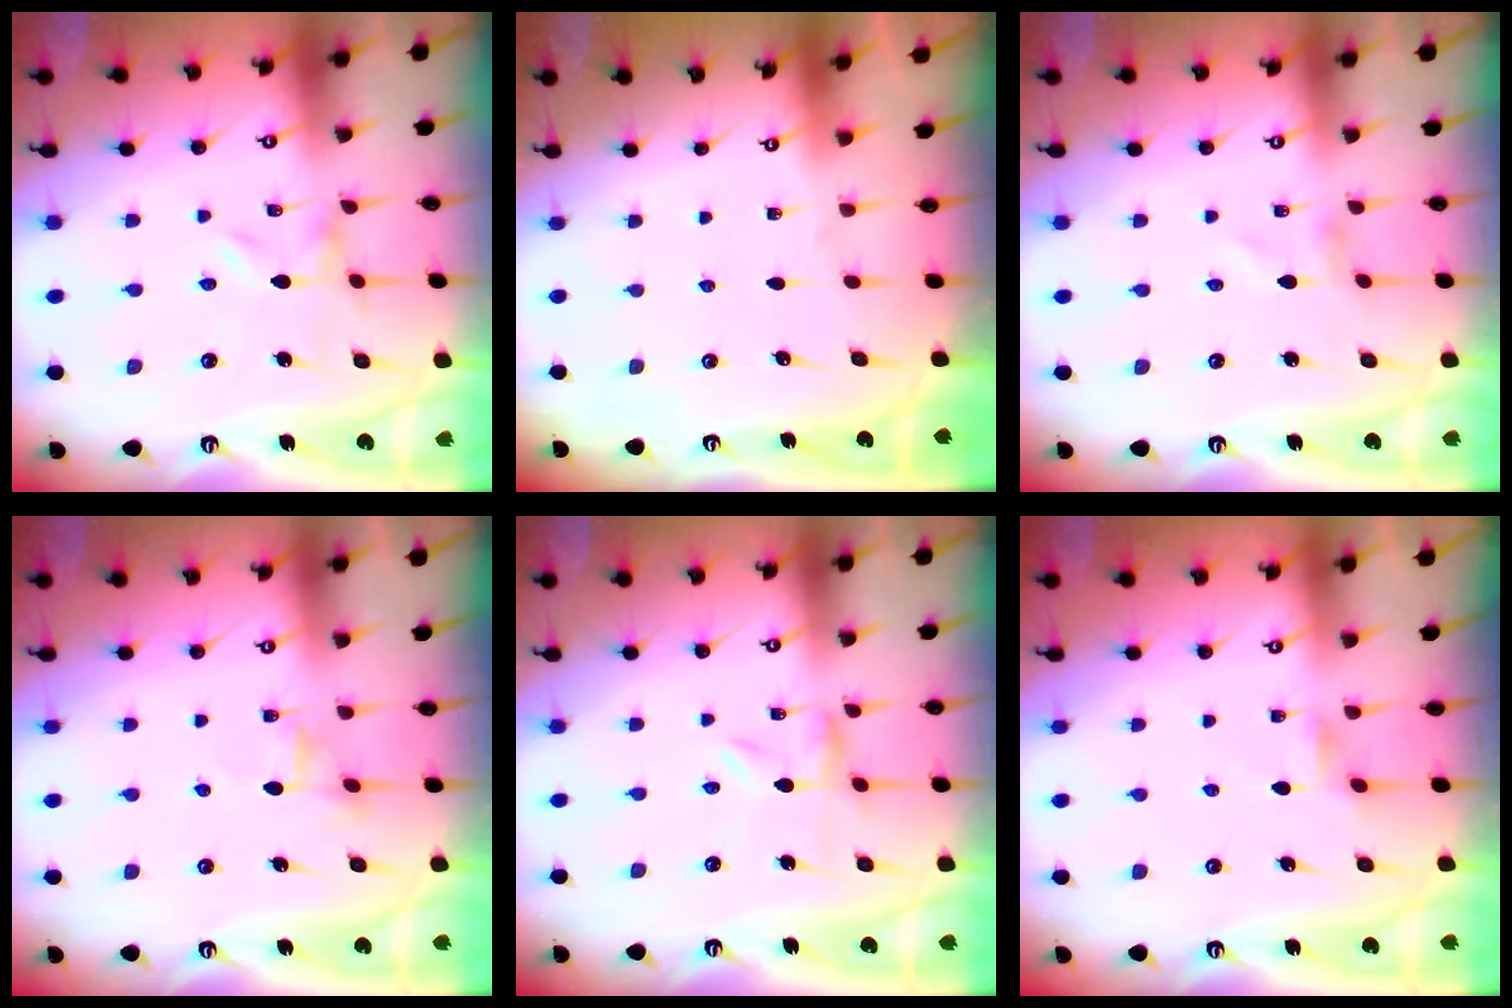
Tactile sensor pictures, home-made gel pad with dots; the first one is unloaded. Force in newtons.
{"total": 0.0}
{"total": 1.0, "press": 1.0, "slide": 0.1}
{"total": 3.1, "press": 3.1, "slide": 0.3}
{"total": 1.4, "press": 1.4, "slide": 0.2}
{"total": 1.8, "press": 1.8, "slide": 0.3}